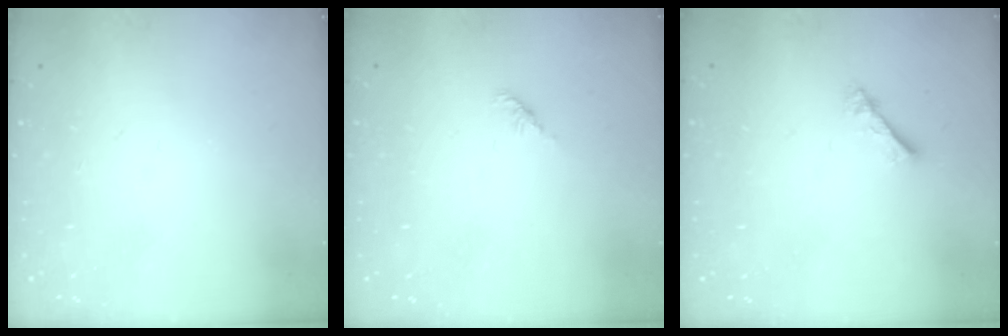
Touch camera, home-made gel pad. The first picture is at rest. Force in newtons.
{"total": 1.8, "press": 1.7, "slide": 0.6}
{"total": 2.3, "press": 2.3, "slide": 0.3}